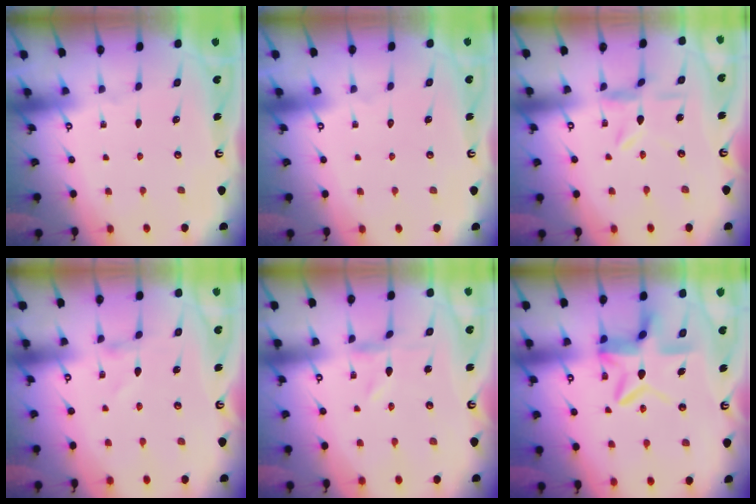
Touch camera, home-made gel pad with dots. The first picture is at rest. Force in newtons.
{"total": 1.8, "press": 1.7, "slide": 0.1}
{"total": 5.1, "press": 5.1, "slide": 0.5}
{"total": 0.9, "press": 0.9, "slide": 0.1}
{"total": 0.0}
{"total": 11.6, "press": 11.5, "slide": 1.2}